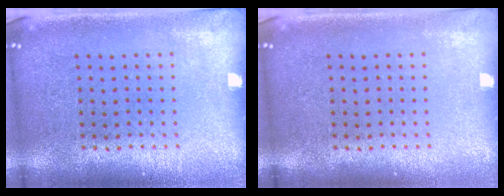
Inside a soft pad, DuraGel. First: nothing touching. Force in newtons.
{"total": 0.0}